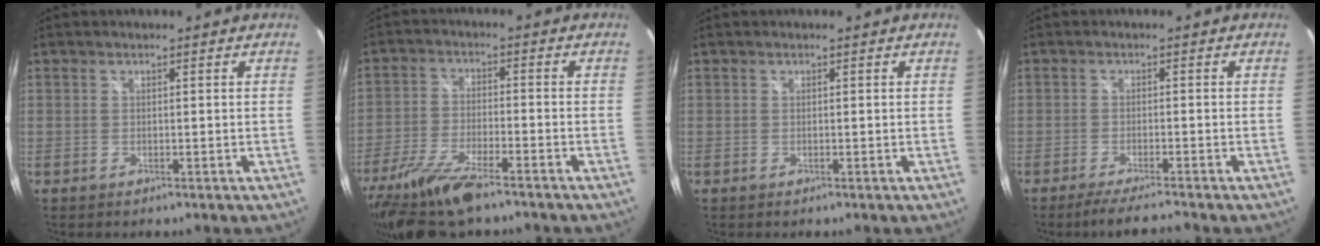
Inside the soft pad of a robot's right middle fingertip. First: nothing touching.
{"total": 13.7, "force": [-10.7, 2.9, 8.1], "torque": [-0.186, -0.041, -0.200]}
{"total": 0.0}
{"total": 5.0, "force": [-4.4, -0.4, 2.2], "torque": [-0.053, -0.015, -0.078]}